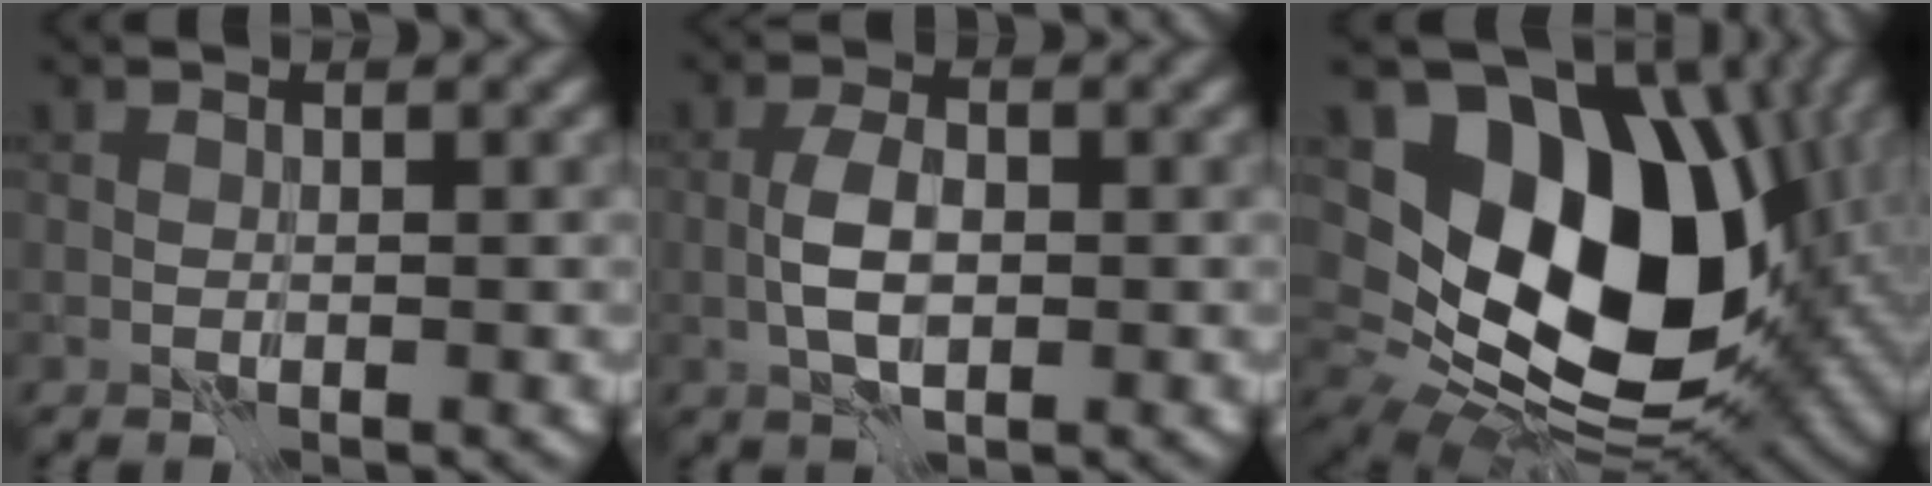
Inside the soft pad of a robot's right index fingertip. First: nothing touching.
{"total": 3.5, "force": [-0.8, 1.8, 2.9], "torque": [-0.057, 0.002, -0.017]}
{"total": 16.8, "force": [2.5, 11.6, 11.8], "torque": [-0.187, -0.018, 0.060]}